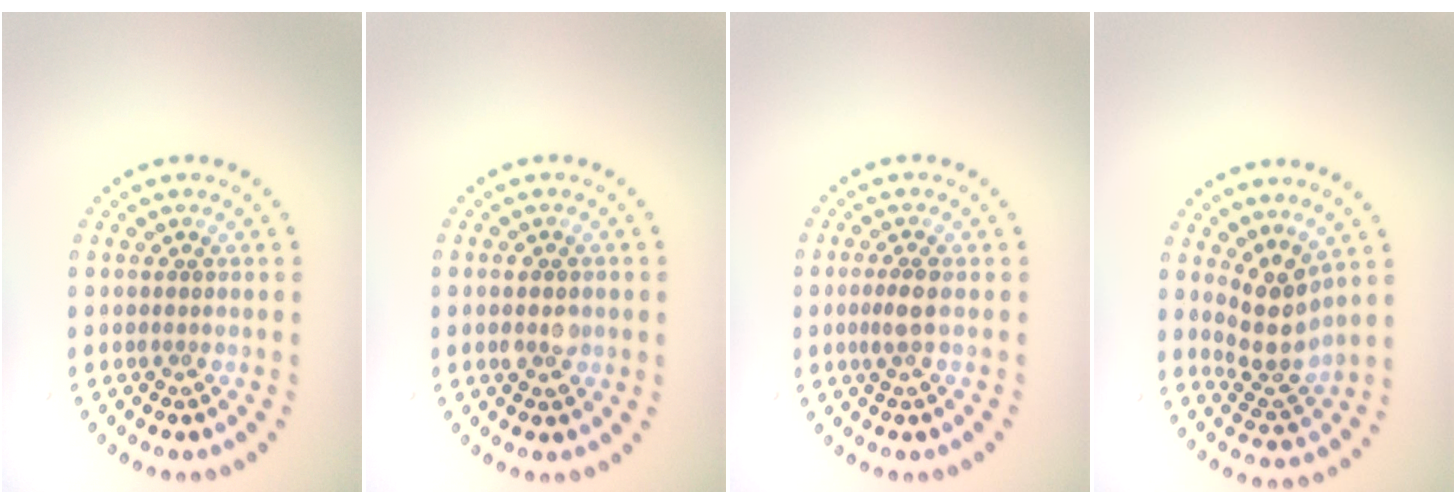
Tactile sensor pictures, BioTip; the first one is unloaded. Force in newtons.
{"total": 2.4, "press": 2.4, "slide": 0.1}
{"total": 1.7, "press": 1.5, "slide": 0.9}
{"total": 3.7, "press": 2.9, "slide": 2.3}